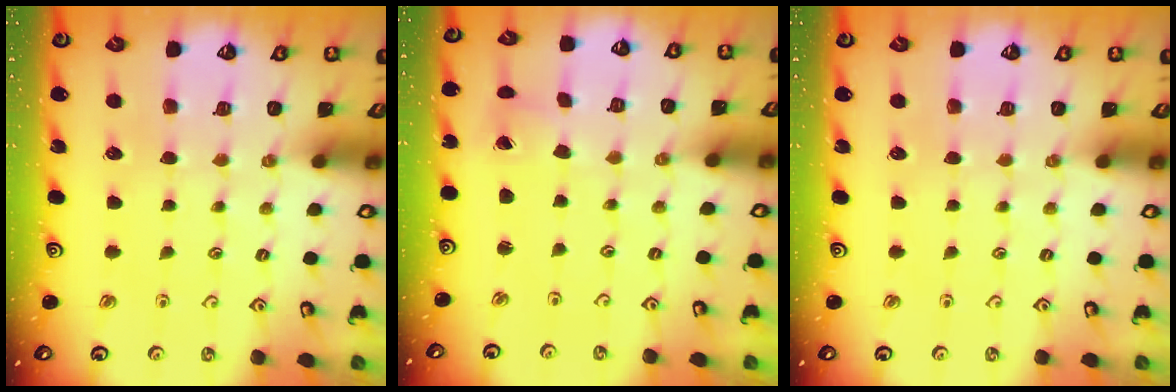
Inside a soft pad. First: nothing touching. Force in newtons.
{"total": 2.5, "press": 2.5, "slide": 0.1}
{"total": 0.0}